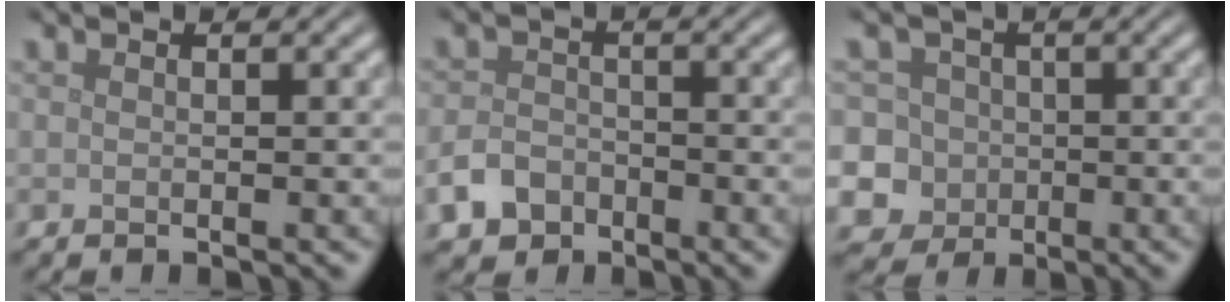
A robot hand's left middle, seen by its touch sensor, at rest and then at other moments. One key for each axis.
{"total": 3.4, "fx": -2.1, "fy": 2.3, "fz": 1.2, "tx": -0.025, "ty": -0.003, "tz": -0.044}
{"total": 8.3, "fx": -1.0, "fy": 7.8, "fz": 2.5, "tx": -0.054, "ty": 0.025, "tz": -0.058}